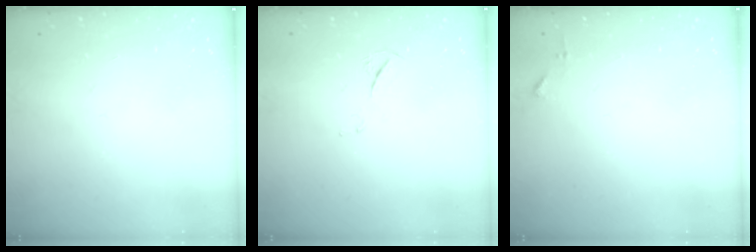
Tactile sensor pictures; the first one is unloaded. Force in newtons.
{"total": 4.5, "press": 4.5, "slide": 0.6}
{"total": 3.7, "press": 3.7, "slide": 0.5}